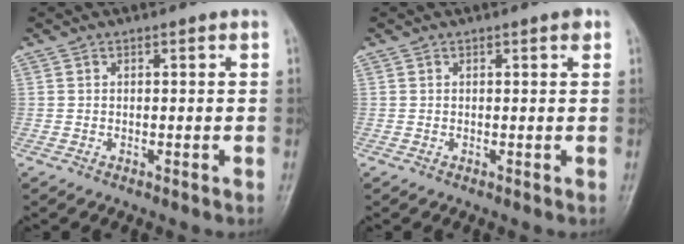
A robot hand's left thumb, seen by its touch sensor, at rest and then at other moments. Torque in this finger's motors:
{"motor_torque": [0.28, 0.12, 0.41, -0.09, 0.00]}